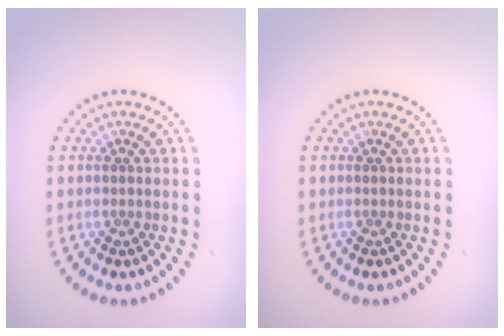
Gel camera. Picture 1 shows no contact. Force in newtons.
{"total": 0.0}